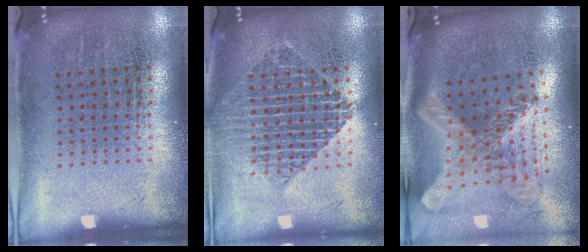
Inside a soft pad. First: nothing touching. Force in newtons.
{"total": 1.9, "press": 1.6, "slide": 1.0}
{"total": 3.0, "press": 2.1, "slide": 2.2}